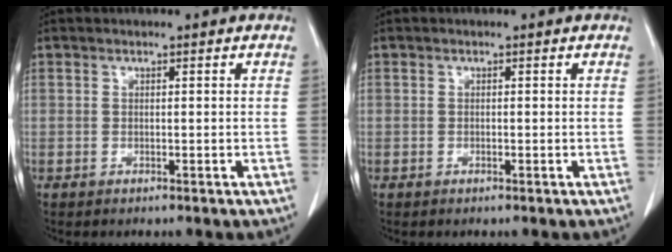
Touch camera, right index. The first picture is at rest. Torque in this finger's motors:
{"motor_torque": [0.04, -0.02, 0.01, 0.01]}